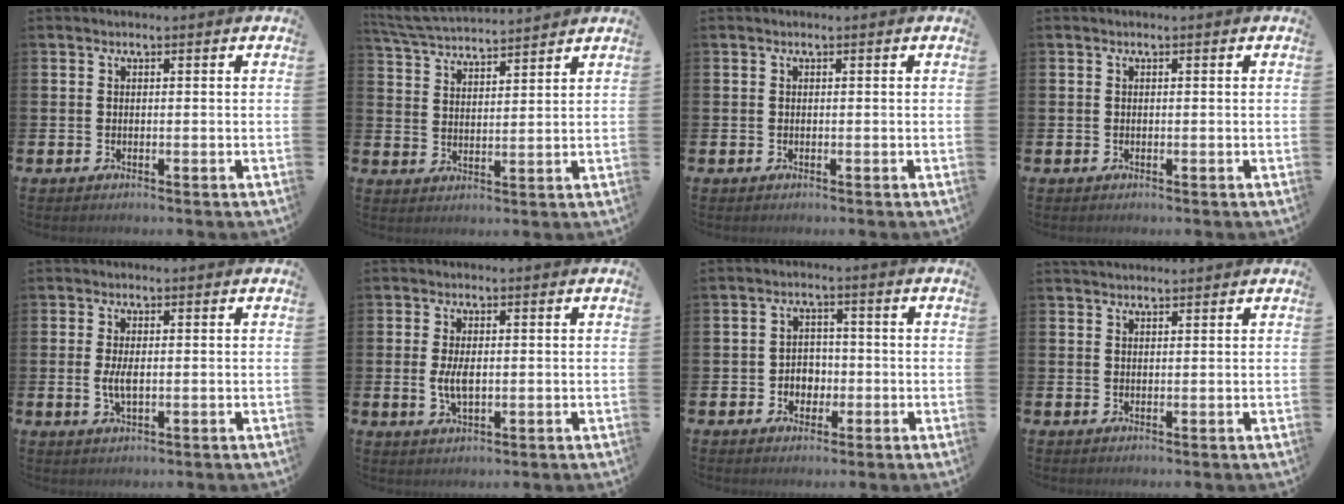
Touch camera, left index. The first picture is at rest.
{"total": 5.4, "force": [5.4, 0.4, 0.7], "torque": [-0.037, -0.031, 0.095]}
{"total": 0.0}
{"total": 0.0}
{"total": 2.8, "force": [0.1, 1.2, 2.5], "torque": [-0.056, -0.001, -0.003]}
{"total": 3.4, "force": [0.1, 1.6, 3.0], "torque": [-0.049, 0.000, -0.001]}
{"total": 3.0, "force": [-0.8, 2.7, 1.1], "torque": [-0.027, 0.008, -0.022]}
{"total": 1.8, "force": [1.7, 0.4, 0.2], "torque": [0.004, -0.003, 0.030]}